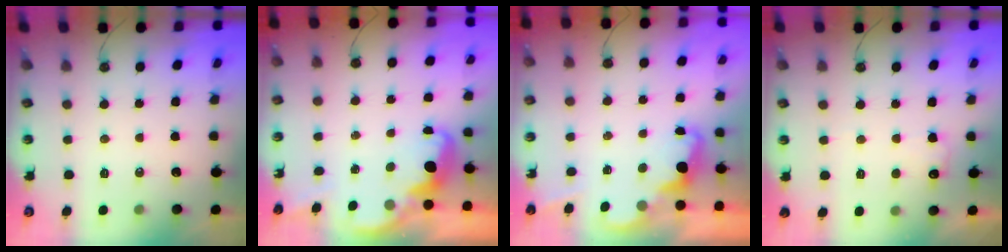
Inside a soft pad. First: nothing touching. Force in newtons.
{"total": 2.7, "press": 2.6, "slide": 0.4}
{"total": 2.3, "press": 2.3, "slide": 0.5}
{"total": 6.5, "press": 6.4, "slide": 1.4}